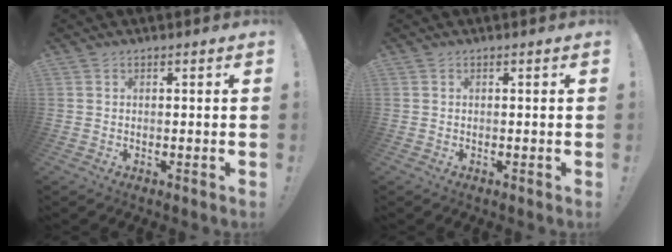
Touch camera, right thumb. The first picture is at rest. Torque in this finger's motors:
{"motor_torque": [-0.02, -0.02, 0.01, 0.00, 0.02]}